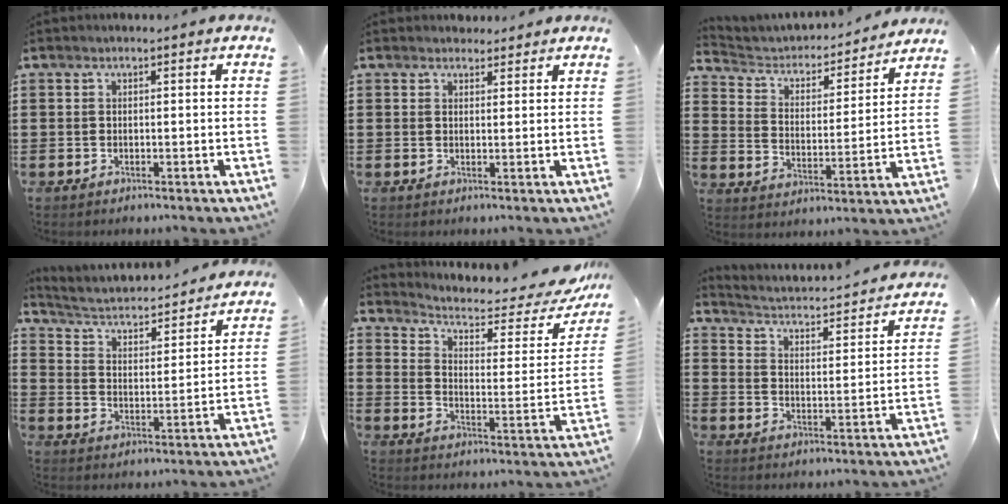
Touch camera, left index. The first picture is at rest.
{"total": 2.1, "force": [1.8, 0.9, 0.1], "torque": [-0.006, 0.005, 0.036]}
{"total": 3.6, "force": [3.2, 1.4, 0.7], "torque": [-0.037, -0.025, 0.046]}
{"total": 2.8, "force": [2.5, 0.6, 1.1], "torque": [-0.039, -0.029, 0.030]}
{"total": 4.1, "force": [3.0, 1.2, 2.5], "torque": [-0.058, -0.023, 0.042]}
{"total": 1.7, "force": [1.6, 0.1, 0.3], "torque": [-0.025, -0.031, 0.014]}